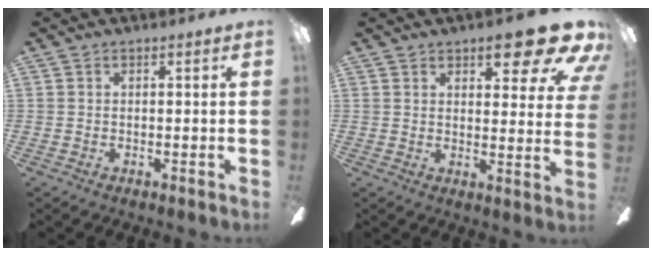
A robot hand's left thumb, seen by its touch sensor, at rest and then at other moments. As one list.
[{"total": 13.8, "force": [9.0, 4.2, 9.6], "torque": [-0.102, -0.064, 0.140]}]